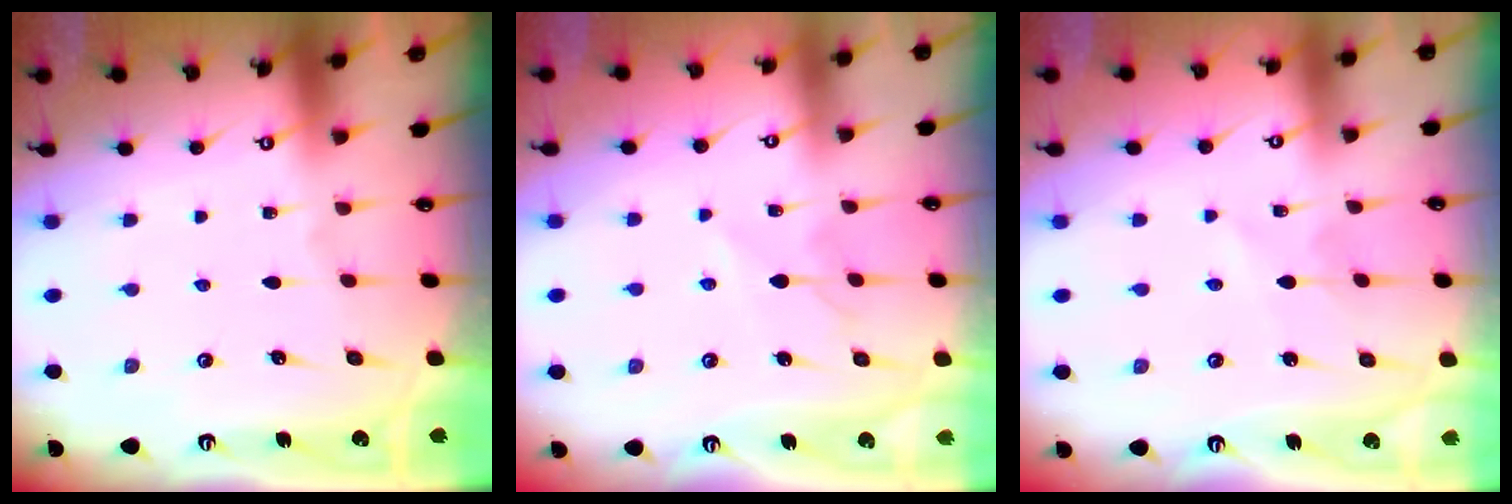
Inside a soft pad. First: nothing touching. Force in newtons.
{"total": 5.1, "press": 5.0, "slide": 0.6}
{"total": 1.6, "press": 1.6, "slide": 0.1}